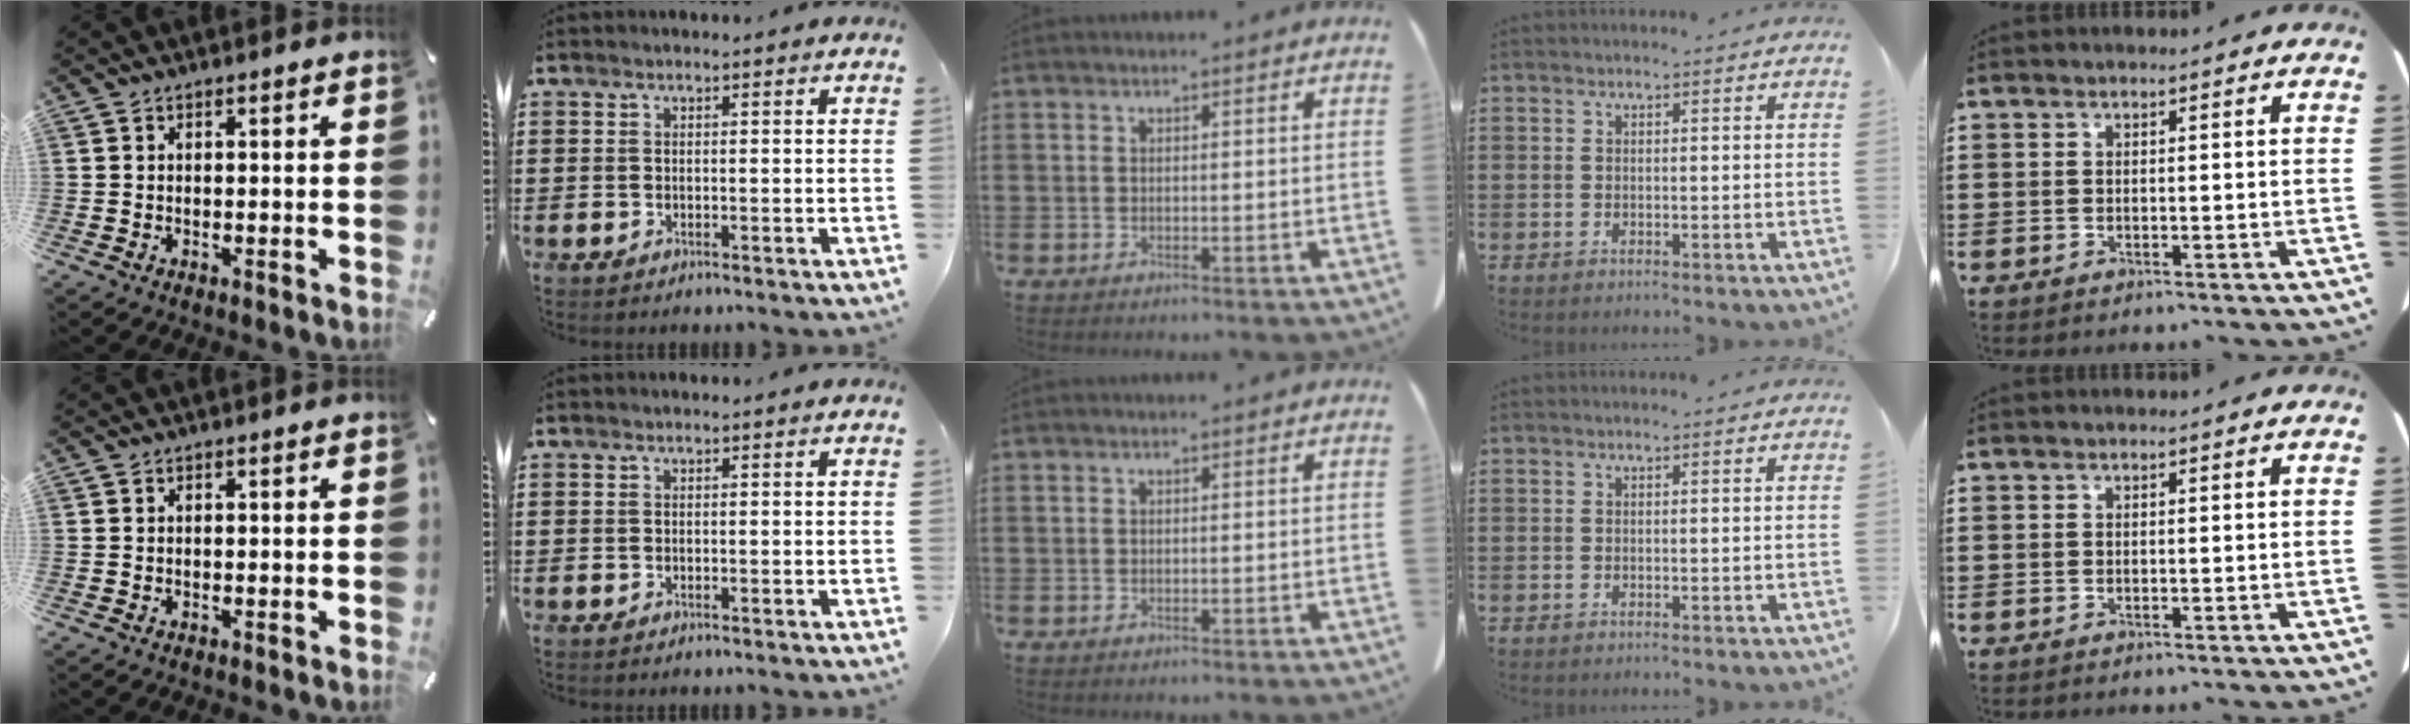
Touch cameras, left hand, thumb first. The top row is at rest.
{}